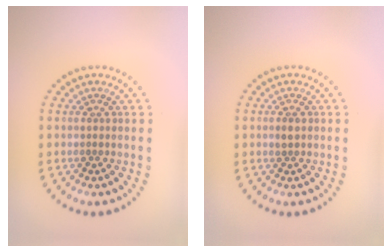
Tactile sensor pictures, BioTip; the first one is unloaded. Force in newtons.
{"total": 1.1, "press": 1.1, "slide": 0.1}